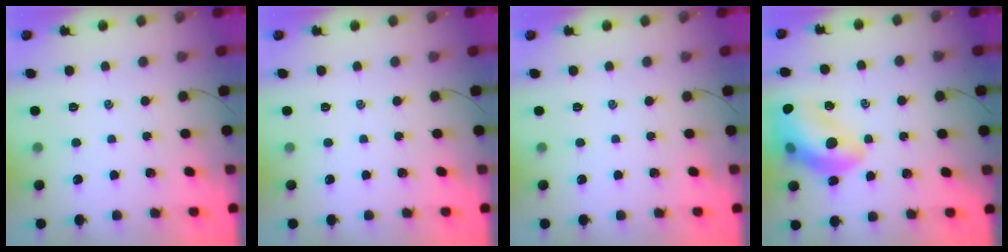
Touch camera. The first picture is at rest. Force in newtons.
{"total": 0.0}
{"total": 0.0}
{"total": 17.5, "press": 17.1, "slide": 3.6}